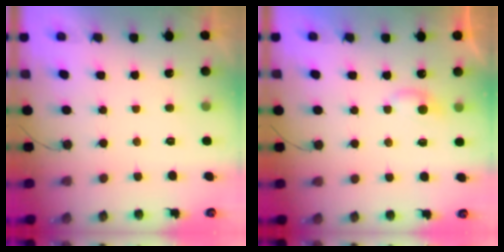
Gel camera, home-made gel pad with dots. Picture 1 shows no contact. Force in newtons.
{"total": 3.9, "press": 3.8, "slide": 0.5}